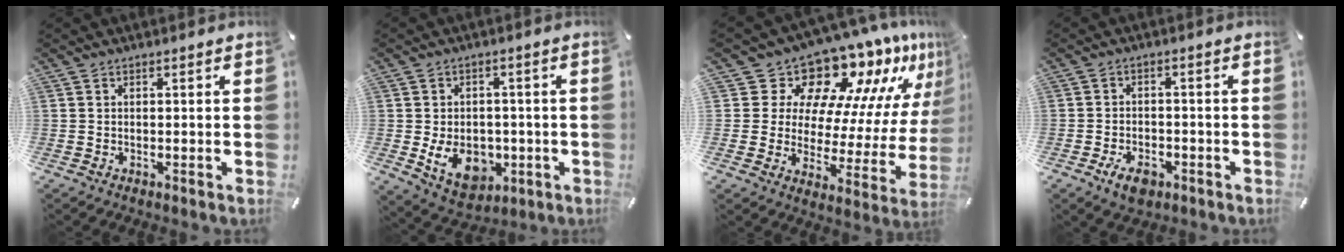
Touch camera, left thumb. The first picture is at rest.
{"total": 11.1, "force": [-2.6, 8.4, 6.8], "torque": [-0.117, 0.003, -0.045]}
{"total": 16.0, "force": [13.9, 7.0, 4.0], "torque": [-0.063, -0.143, 0.229]}
{"total": 5.1, "force": [-2.8, 3.1, 3.0], "torque": [-0.058, 0.014, -0.051]}